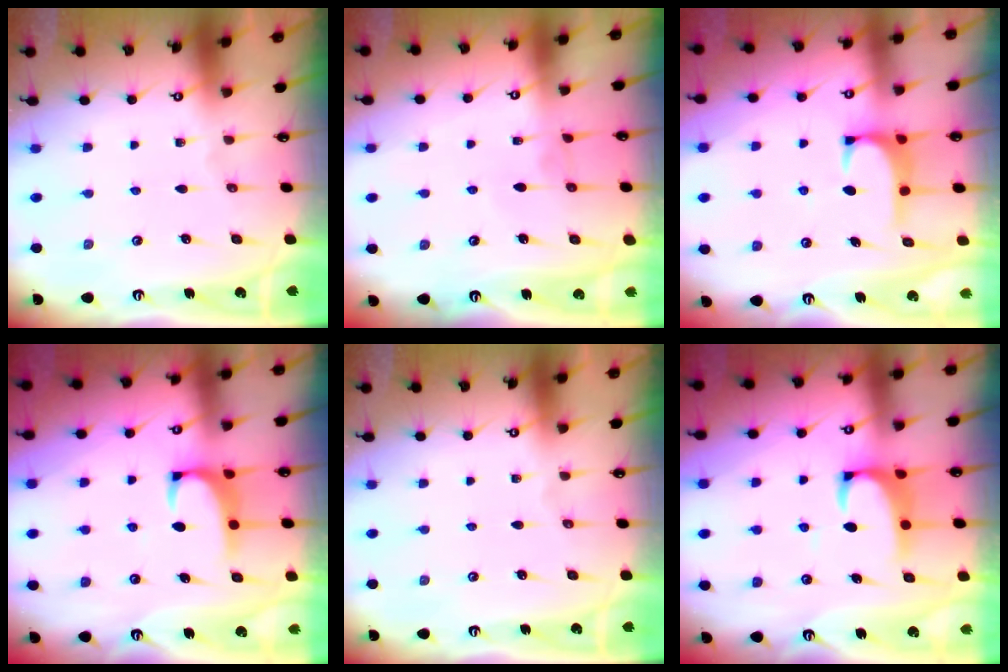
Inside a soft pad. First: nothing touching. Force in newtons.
{"total": 1.8, "press": 1.8, "slide": 0.2}
{"total": 1.7, "press": 1.5, "slide": 0.8}
{"total": 2.5, "press": 2.4, "slide": 0.8}
{"total": 0.0}
{"total": 2.2, "press": 2.0, "slide": 1.0}